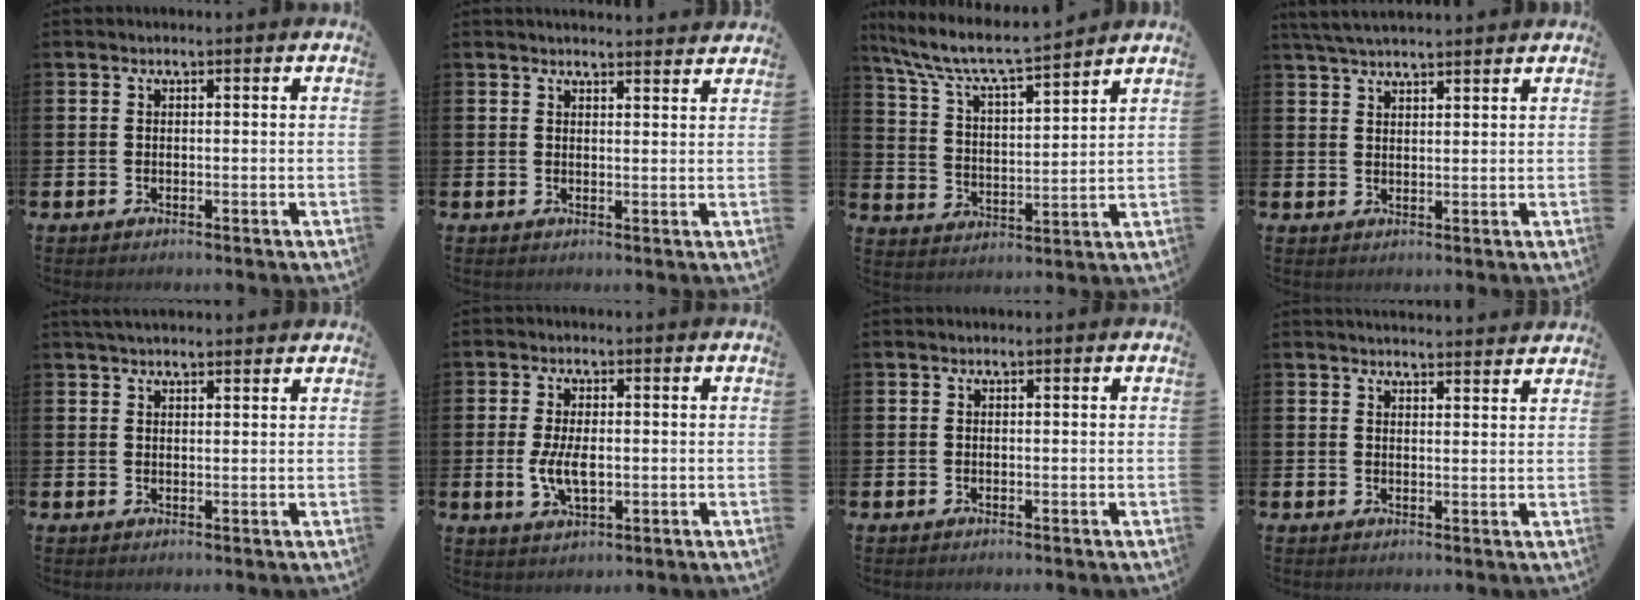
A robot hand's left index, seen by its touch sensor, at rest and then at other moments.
{"total": 2.4, "force": [2.4, 0.1, -0.1], "torque": [0.010, -0.019, 0.040]}
{"total": 7.6, "force": [7.0, 0.5, 2.8], "torque": [-0.086, -0.051, 0.118]}
{"total": 3.9, "force": [3.7, 0.4, 1.0], "torque": [-0.025, -0.011, 0.068]}
{"total": 2.6, "force": [2.4, 0.5, 0.6], "torque": [-0.012, -0.004, 0.043]}
{"total": 4.8, "force": [-0.3, 2.5, 4.1], "torque": [-0.080, 0.003, -0.008]}
{"total": 0.0}
{"total": 2.9, "force": [2.9, 0.2, 0.0], "torque": [0.007, -0.021, 0.049]}